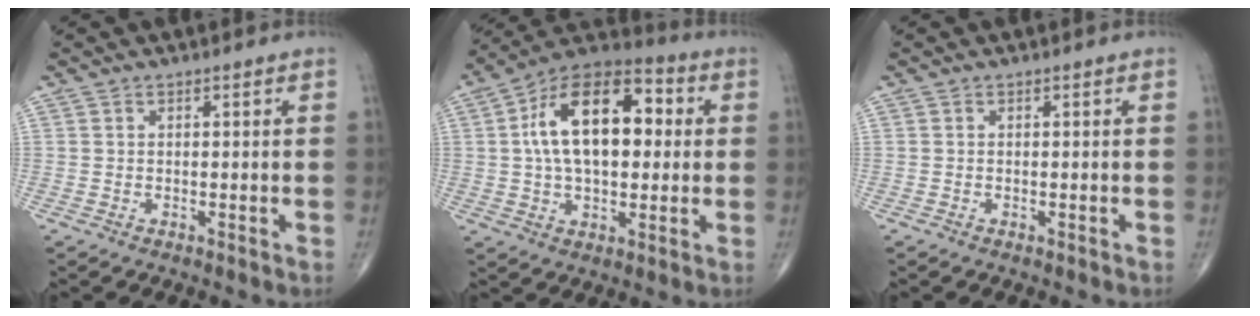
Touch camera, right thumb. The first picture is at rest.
{"total": 19.3, "force": [2.8, 10.9, 15.7], "torque": [-0.244, 0.028, 0.038]}
{"total": 0.0}